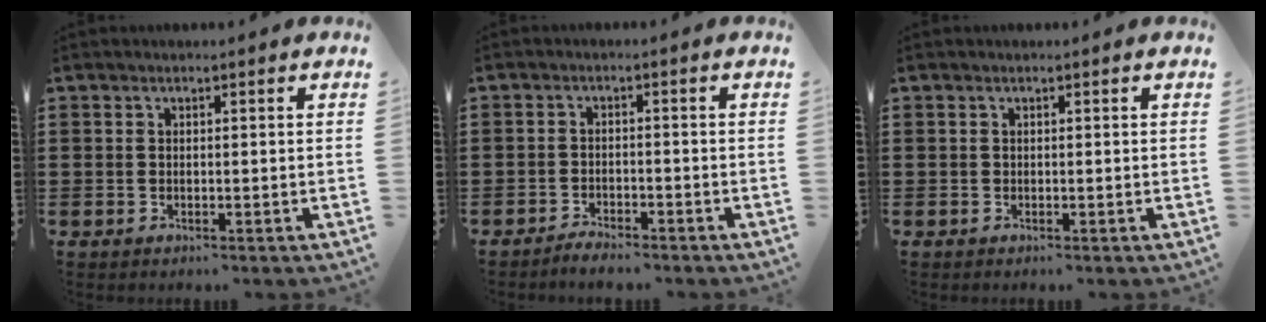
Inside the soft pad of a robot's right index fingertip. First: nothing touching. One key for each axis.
{"total": 2.1, "fx": -2.0, "fy": 0.2, "fz": 0.0, "tx": -0.007, "ty": 0.003, "tz": -0.043}
{"total": 0.0}